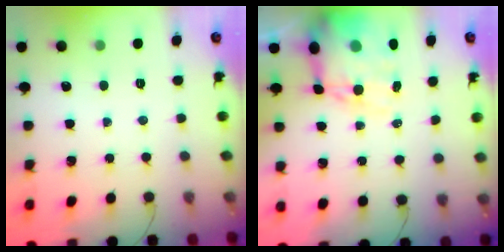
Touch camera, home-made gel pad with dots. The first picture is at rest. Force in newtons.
{"total": 14.3, "press": 13.8, "slide": 3.7}